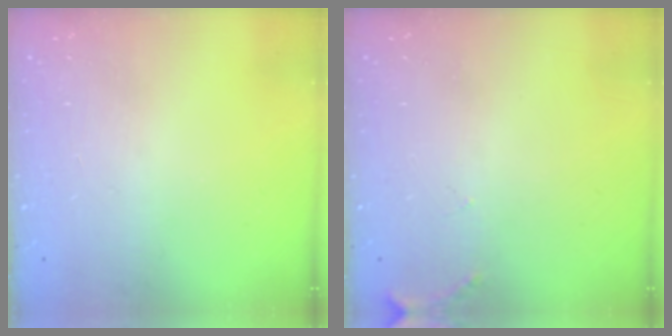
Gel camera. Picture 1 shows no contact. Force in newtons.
{"total": 5.6, "press": 5.4, "slide": 1.3}